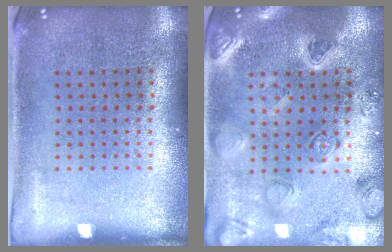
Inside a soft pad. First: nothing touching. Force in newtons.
{"total": 2.2, "press": 2.2, "slide": 0.2}